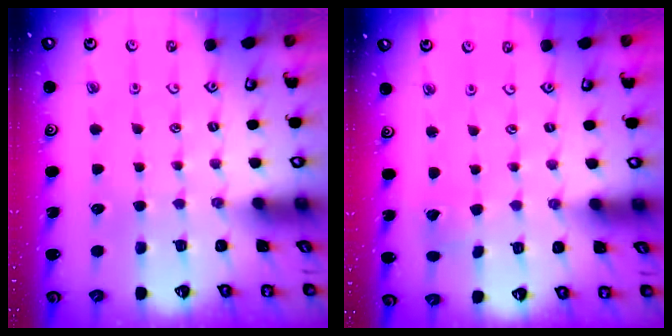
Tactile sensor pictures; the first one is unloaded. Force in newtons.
{"total": 1.4, "press": 1.4, "slide": 0.1}